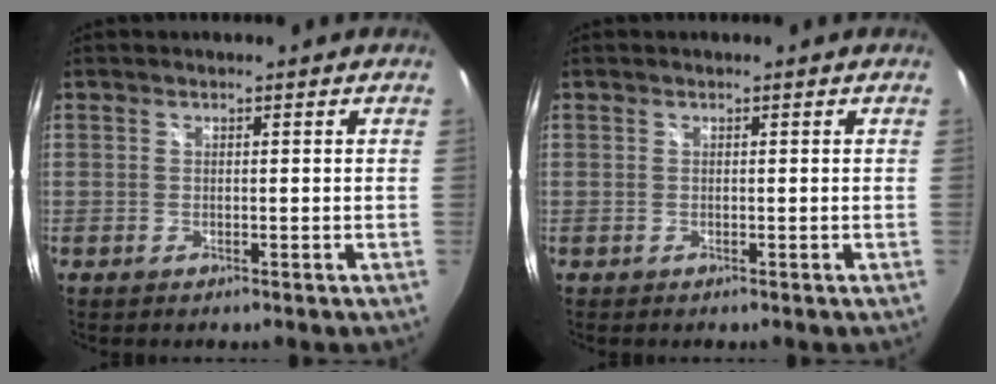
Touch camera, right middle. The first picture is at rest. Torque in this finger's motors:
{"motor_torque": [0.01, -0.02, 0.00, 0.00]}